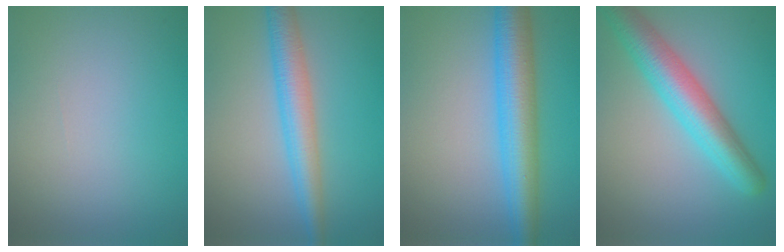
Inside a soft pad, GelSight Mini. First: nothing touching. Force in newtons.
{"total": 4.5, "press": 4.5, "slide": 0.1}
{"total": 6.8, "press": 6.8, "slide": 0.0}
{"total": 6.7, "press": 6.7, "slide": 0.2}